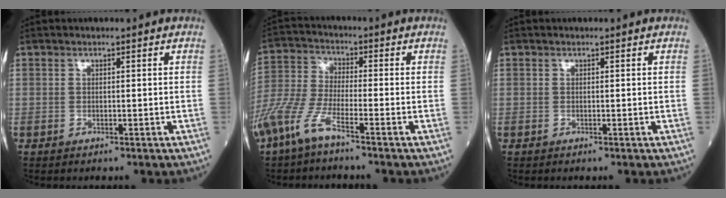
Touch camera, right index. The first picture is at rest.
{"total": 9.1, "force": [-5.9, 1.6, 6.7], "torque": [-0.166, -0.015, -0.129]}
{"total": 0.0}